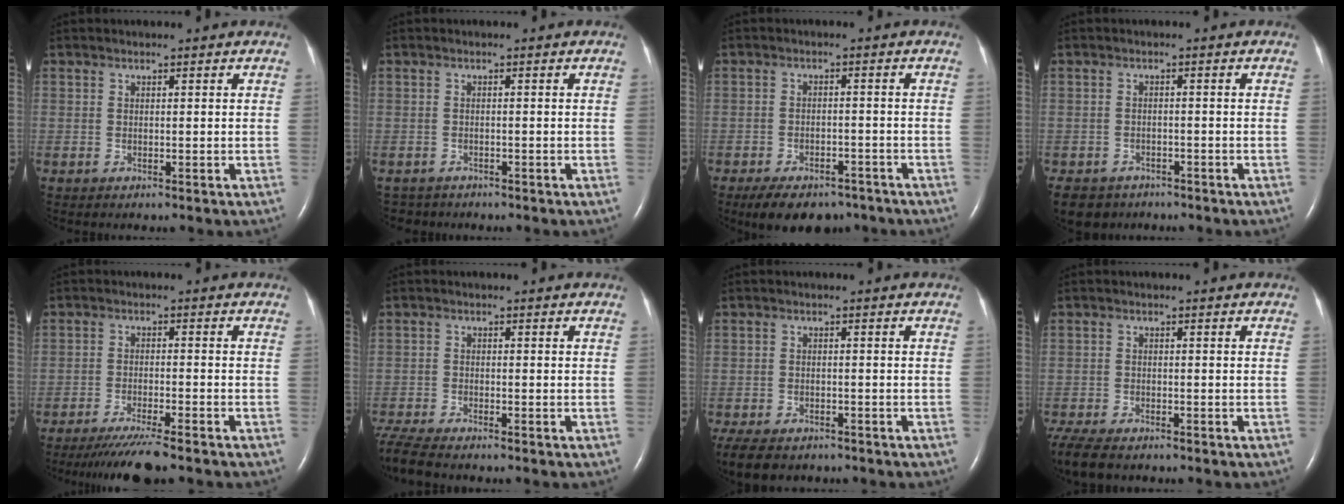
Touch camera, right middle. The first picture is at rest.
{"total": 2.2, "force": [-1.9, 1.1, -0.5], "torque": [0.000, -0.001, -0.030]}
{"total": 10.2, "force": [-7.9, 4.8, 4.4], "torque": [-0.067, 0.001, -0.113]}
{"total": 6.3, "force": [-4.8, 4.0, 0.9], "torque": [-0.022, -0.002, -0.071]}
{"total": 7.8, "force": [-6.5, -0.2, 4.2], "torque": [-0.069, -0.024, -0.107]}
{"total": 6.5, "force": [-5.9, 0.7, 2.7], "torque": [-0.061, -0.019, -0.107]}
{"total": 10.9, "force": [-8.0, 5.5, 4.9], "torque": [-0.113, -0.015, -0.108]}
{"total": 8.1, "force": [-6.4, 2.9, 4.1], "torque": [-0.083, -0.017, -0.104]}